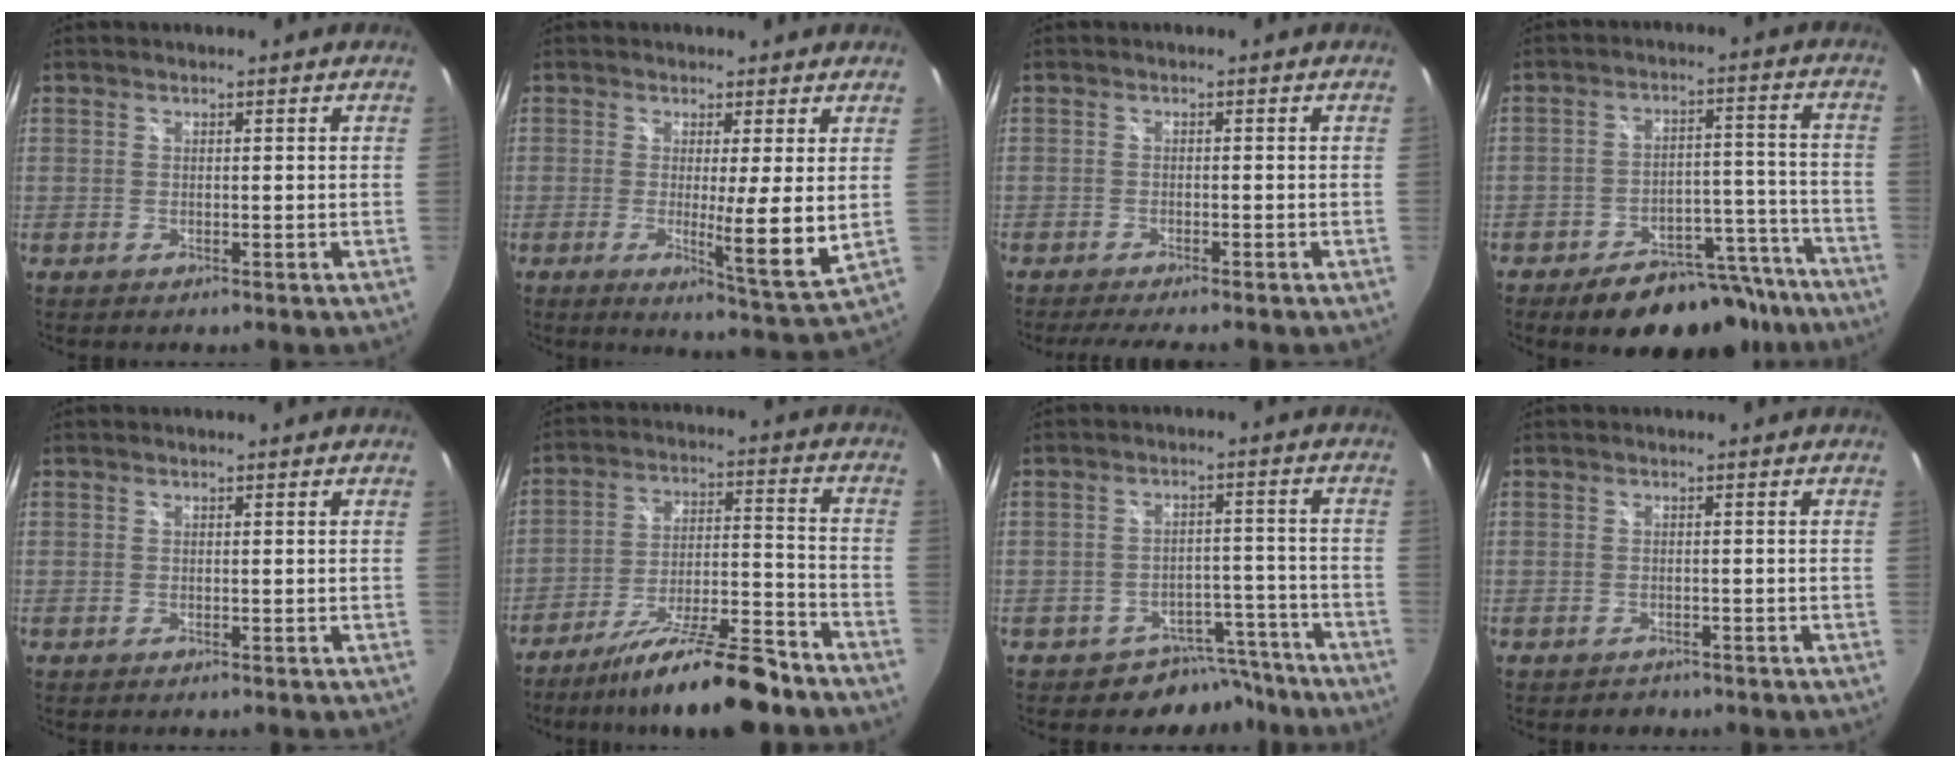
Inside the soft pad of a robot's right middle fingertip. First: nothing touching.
{"total": 7.9, "force": [1.0, -0.5, 7.9], "torque": [-0.116, -0.025, 0.012]}
{"total": 5.0, "force": [-4.4, 0.3, 2.4], "torque": [-0.053, -0.014, -0.069]}
{"total": 16.9, "force": [-13.6, 7.7, 6.5], "torque": [-0.104, 0.036, -0.166]}
{"total": 0.0}
{"total": 16.6, "force": [-13.7, 2.2, 9.1], "torque": [-0.162, -0.011, -0.218]}
{"total": 7.5, "force": [-6.3, 4.1, 0.6], "torque": [-0.009, 0.031, -0.077]}
{"total": 1.9, "force": [-1.4, 1.3, 0.2], "torque": [-0.008, -0.002, -0.018]}